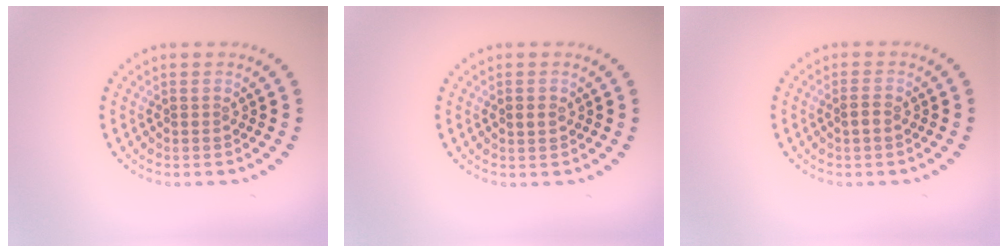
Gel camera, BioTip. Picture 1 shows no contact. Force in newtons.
{"total": 1.1, "press": 1.1, "slide": 0.1}
{"total": 1.0, "press": 1.0, "slide": 0.3}